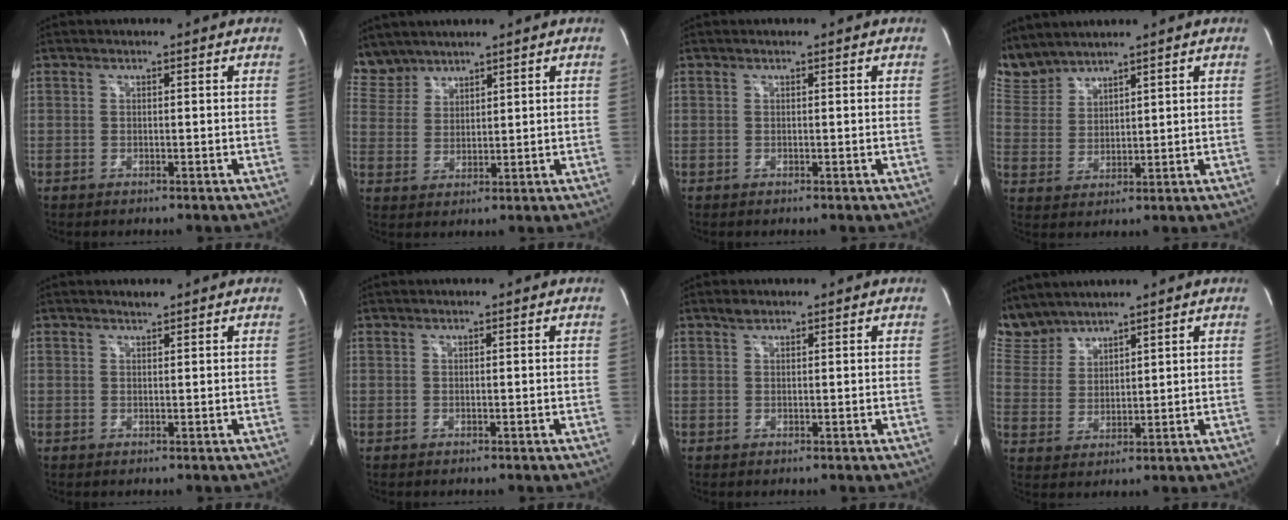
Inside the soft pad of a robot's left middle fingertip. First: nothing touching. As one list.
[{"total": 5.2, "force": [4.8, 1.9, -0.3], "torque": [0.000, 0.007, 0.110]}, {"total": 0.0}, {"total": 6.3, "force": [6.2, 0.8, 0.0], "torque": [-0.018, 0.011, 0.144]}, {"total": 0.8, "force": [0.8, 0.0, 0.2], "torque": [-0.010, 0.001, 0.016]}, {"total": 0.0}, {"total": 1.1, "force": [0.9, 0.4, 0.4], "torque": [-0.011, 0.004, 0.017]}, {"total": 6.4, "force": [6.3, 1.2, -0.1], "torque": [-0.014, 0.011, 0.146]}]